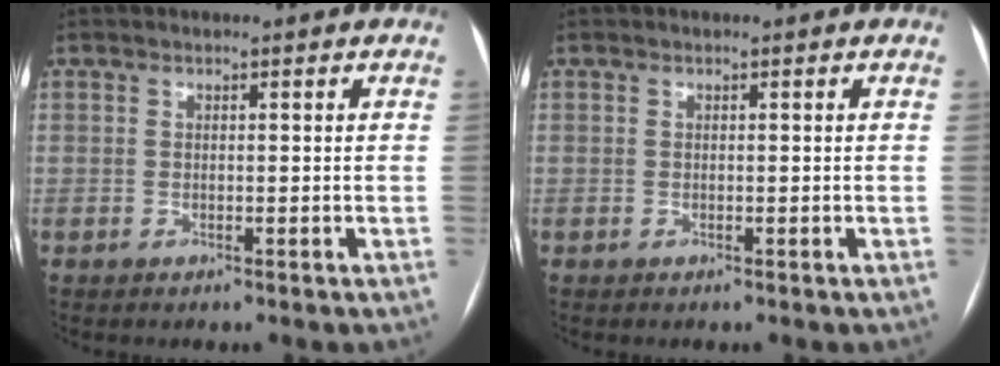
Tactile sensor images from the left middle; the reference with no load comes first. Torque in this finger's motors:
{"motor_torque": [0.00, -0.01, 0.00, 0.00]}